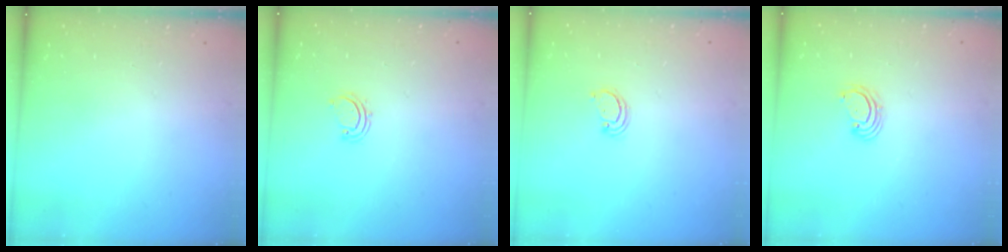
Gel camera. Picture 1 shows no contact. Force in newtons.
{"total": 2.9, "press": 2.9, "slide": 0.3}
{"total": 2.4, "press": 2.4, "slide": 0.2}
{"total": 2.5, "press": 2.5, "slide": 0.3}